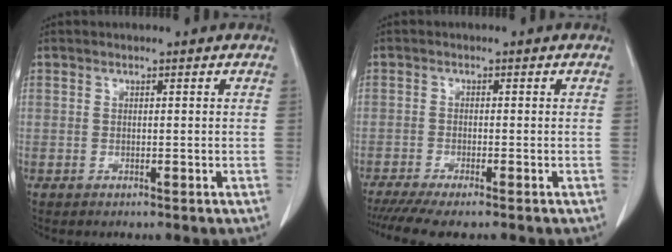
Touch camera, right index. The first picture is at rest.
{"total": 7.0, "force": [-5.7, 0.4, 4.0], "torque": [-0.056, -0.015, -0.091]}